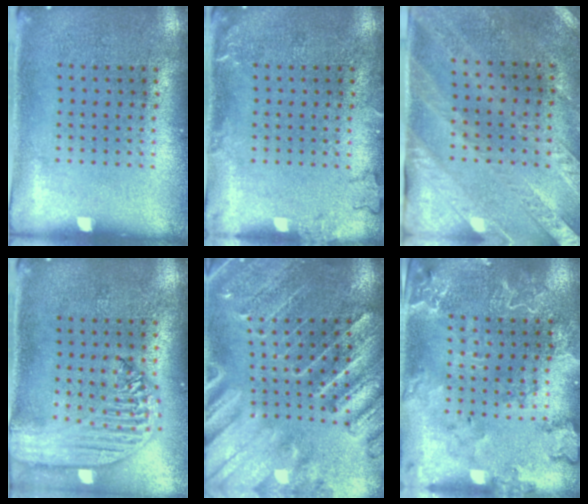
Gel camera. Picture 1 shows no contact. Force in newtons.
{"total": 1.3, "press": 1.3, "slide": 0.3}
{"total": 2.4, "press": 2.1, "slide": 1.2}
{"total": 2.6, "press": 2.1, "slide": 1.4}
{"total": 3.0, "press": 2.9, "slide": 0.8}
{"total": 2.4, "press": 2.3, "slide": 0.6}